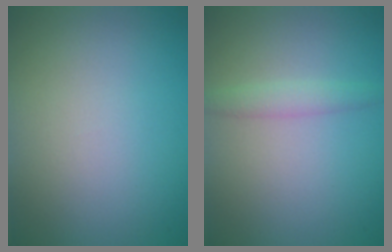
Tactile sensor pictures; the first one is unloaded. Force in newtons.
{"total": 1.5, "press": 1.5, "slide": 0.2}